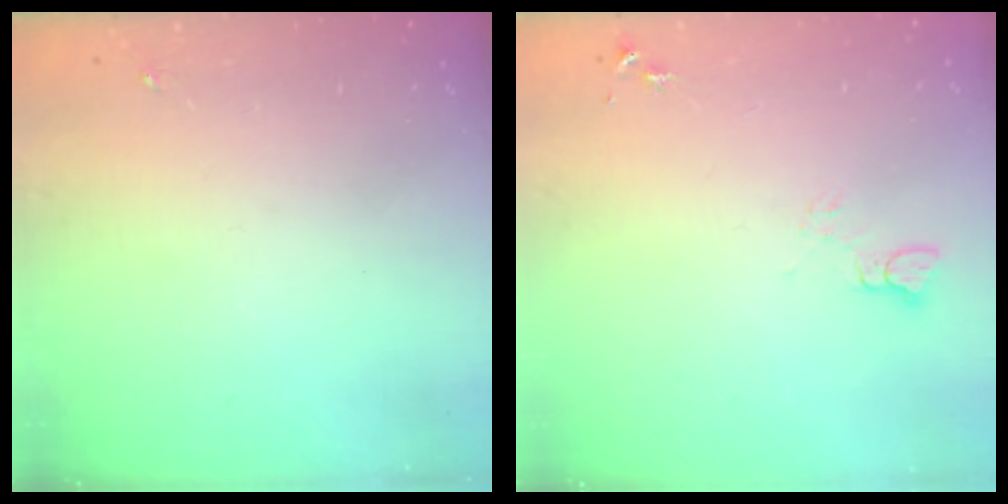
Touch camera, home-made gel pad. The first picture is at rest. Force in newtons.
{"total": 3.5, "press": 3.5, "slide": 0.4}